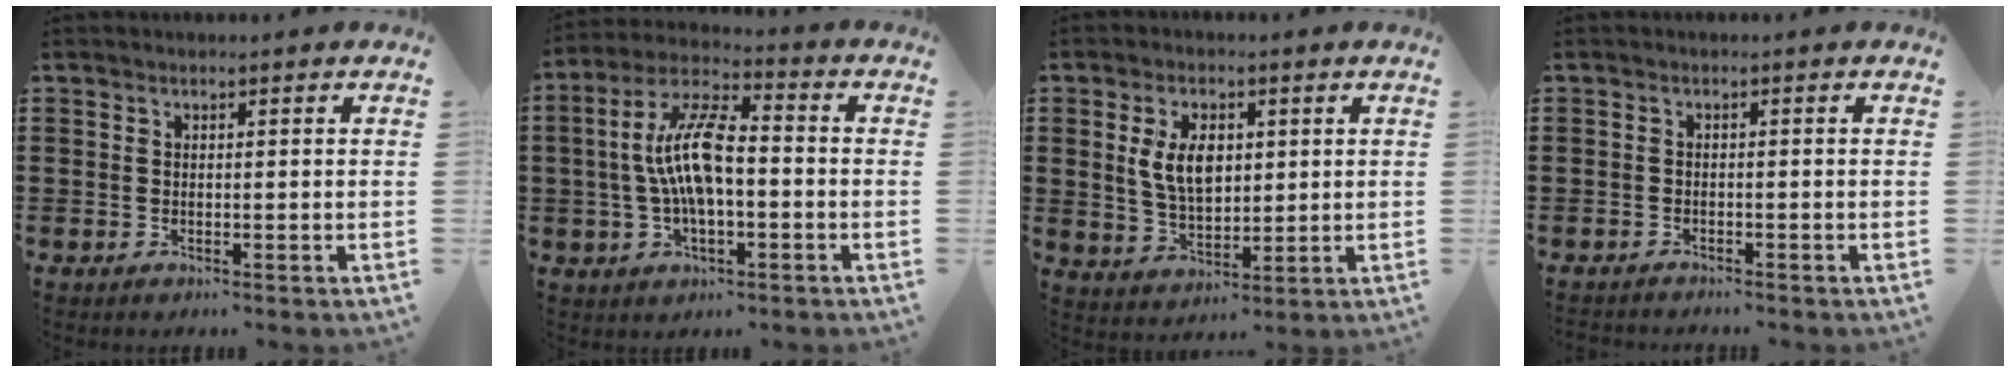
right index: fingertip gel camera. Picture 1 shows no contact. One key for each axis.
{"total": 11.0, "fx": -0.3, "fy": 4.1, "fz": 10.2, "tx": -0.229, "ty": -0.005, "tz": -0.013}
{"total": 7.1, "fx": 1.6, "fy": 4.1, "fz": 5.6, "tx": -0.119, "ty": 0.008, "tz": 0.023}
{"total": 0.9, "fx": -0.9, "fy": 0.0, "fz": -0.1, "tx": -0.002, "ty": 0.001, "tz": -0.019}